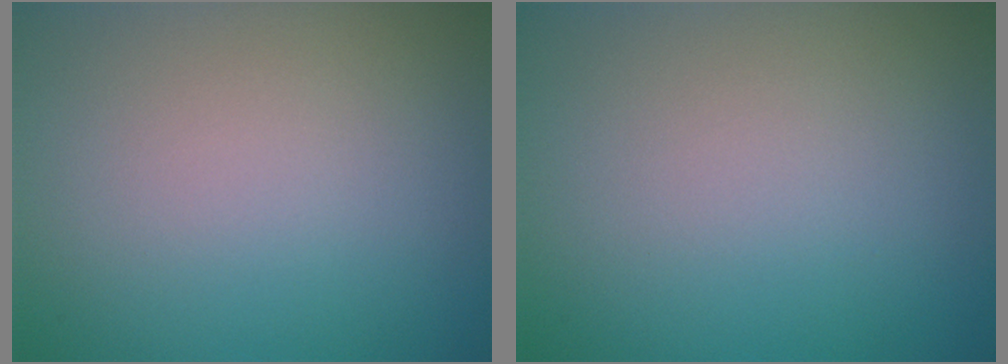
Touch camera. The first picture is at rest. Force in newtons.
{"total": 0.0}